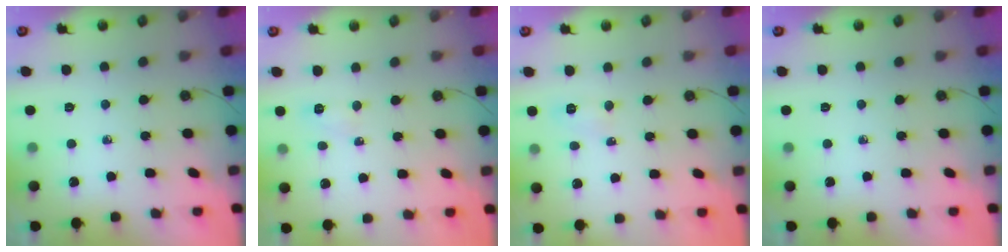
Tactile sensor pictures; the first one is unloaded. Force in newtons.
{"total": 3.3, "press": 3.3, "slide": 0.6}
{"total": 5.8, "press": 5.8, "slide": 0.7}
{"total": 0.0}